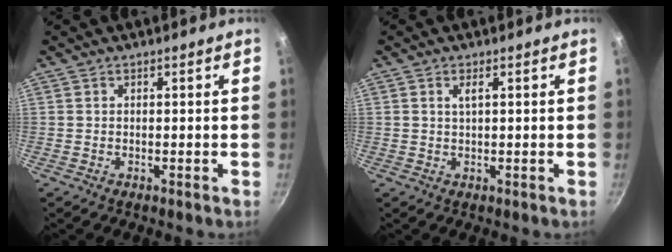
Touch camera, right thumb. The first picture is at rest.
{"total": 1.6, "force": [0.6, 0.5, 1.4], "torque": [-0.026, 0.001, 0.012]}